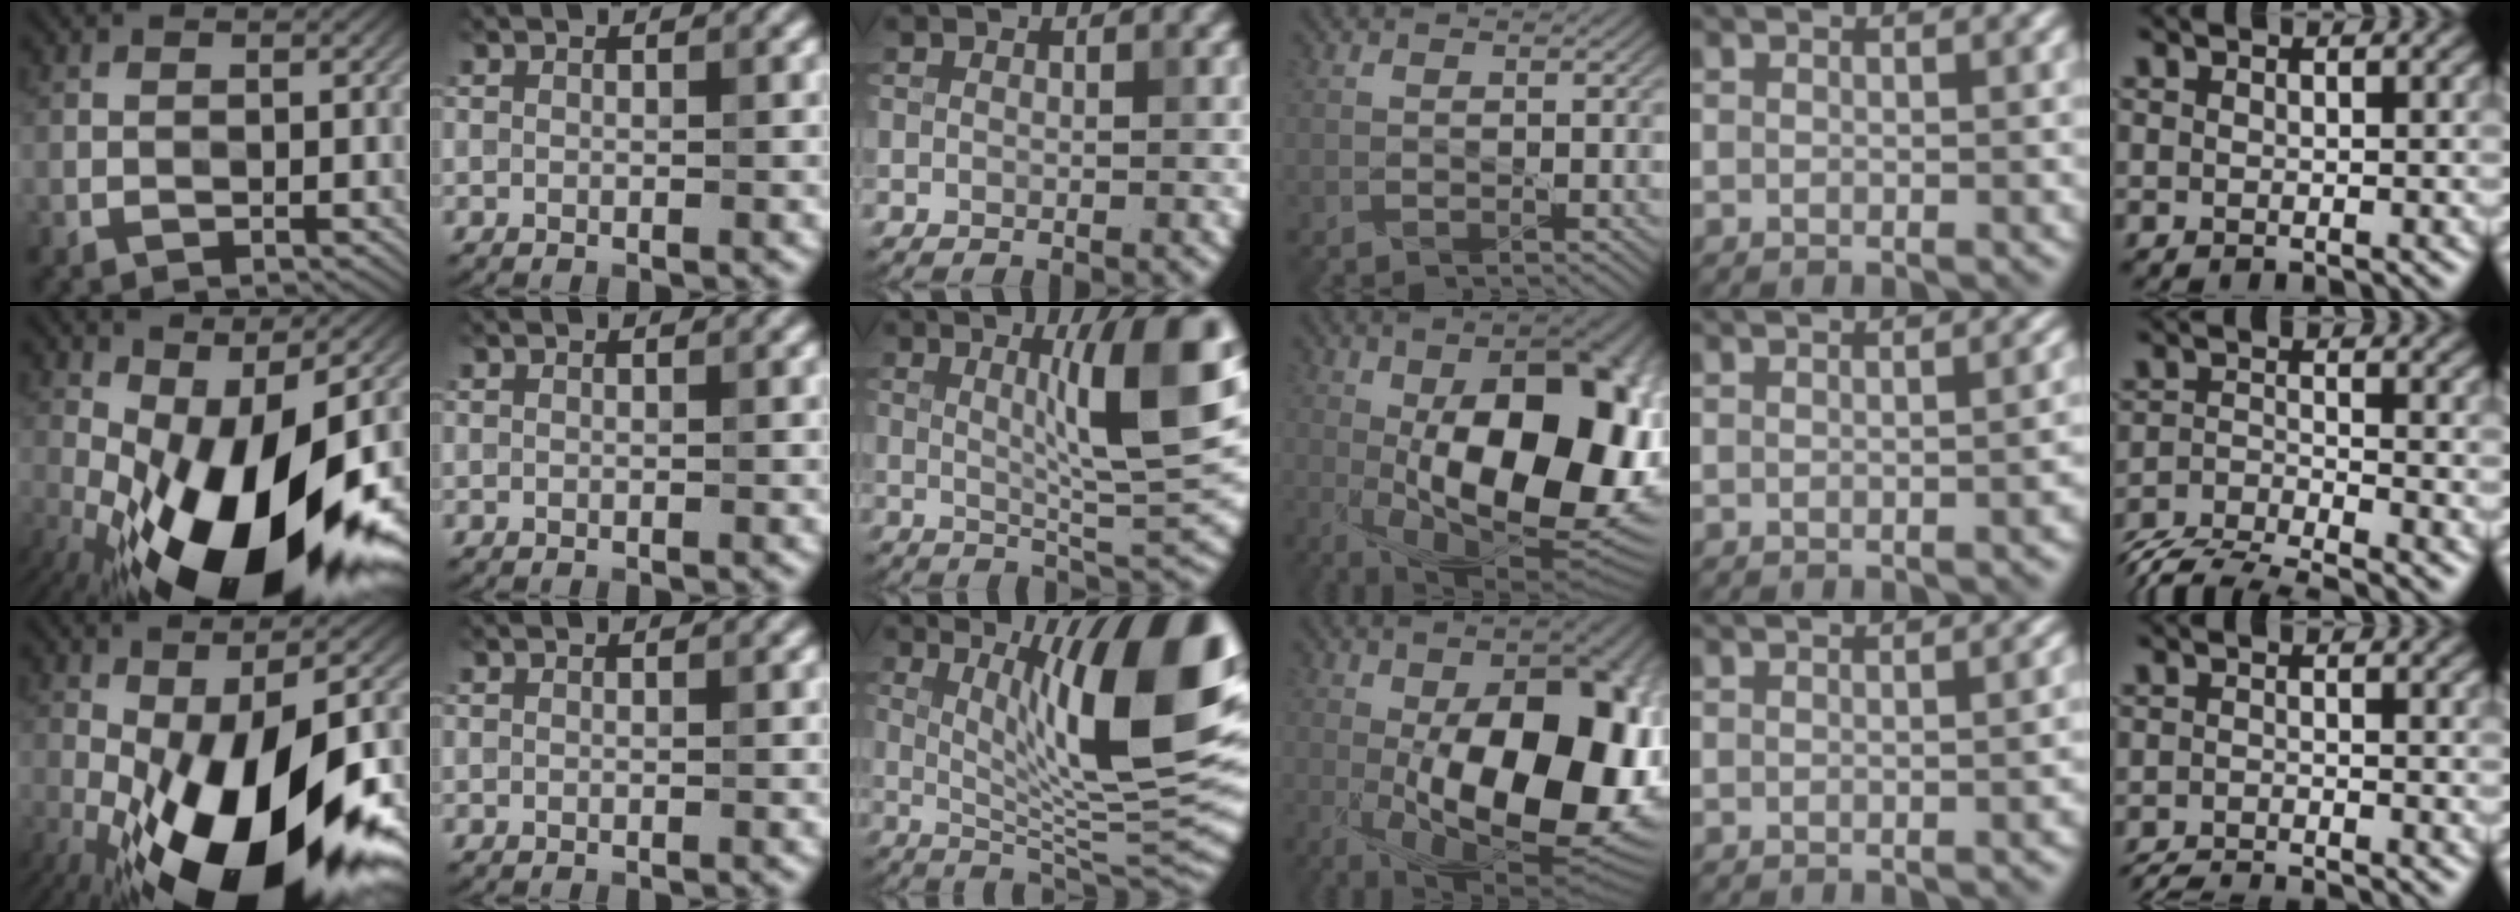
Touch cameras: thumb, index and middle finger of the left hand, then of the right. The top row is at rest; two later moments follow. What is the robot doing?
{"motion": "assemble", "object": "connector and pipe"}